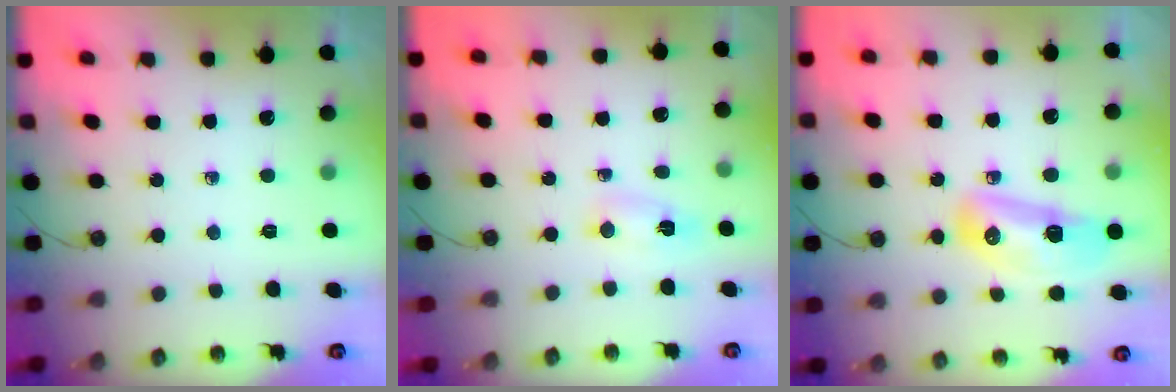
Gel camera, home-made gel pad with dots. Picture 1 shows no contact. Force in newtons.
{"total": 2.6, "press": 2.3, "slide": 1.1}
{"total": 18.3, "press": 14.2, "slide": 11.6}